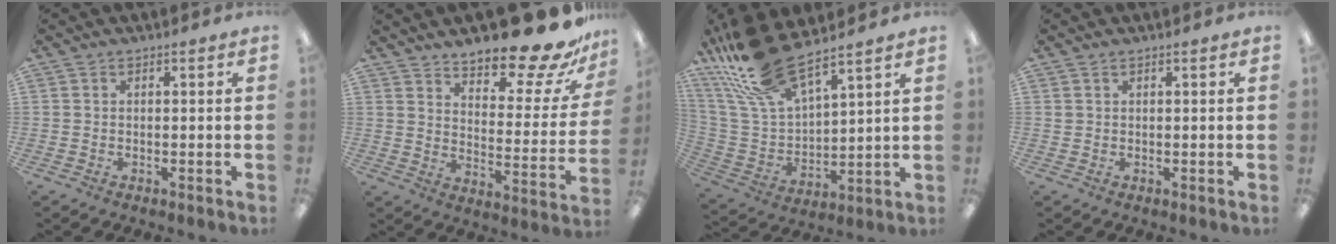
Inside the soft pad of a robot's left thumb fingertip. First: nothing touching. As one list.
[{"total": 18.0, "force": [14.9, 5.1, 8.6], "torque": [-0.107, -0.114, 0.242]}, {"total": 19.6, "force": [15.1, 6.3, 10.8], "torque": [-0.238, -0.079, 0.273]}, {"total": 0.6, "force": [0.4, 0.3, 0.2], "torque": [-0.005, 0.002, 0.007]}]